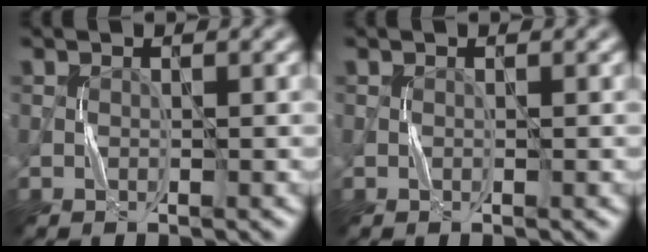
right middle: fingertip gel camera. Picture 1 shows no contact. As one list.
[{"total": 0.0}]